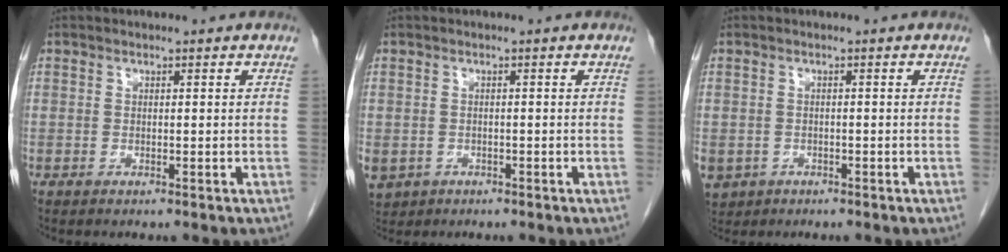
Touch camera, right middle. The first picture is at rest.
{"total": 5.8, "force": [-2.7, 4.8, 1.7], "torque": [-0.047, -0.003, -0.037]}
{"total": 5.4, "force": [-2.7, 4.4, 1.4], "torque": [-0.035, -0.001, -0.039]}